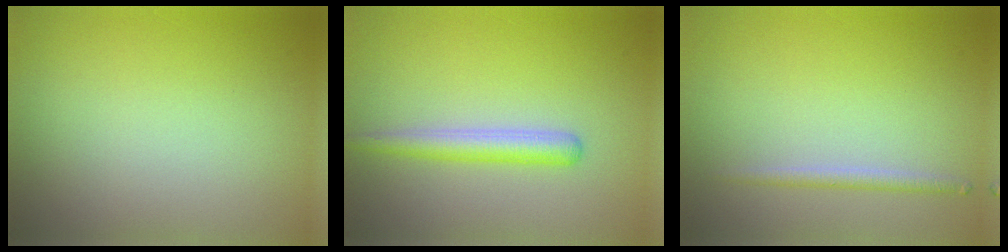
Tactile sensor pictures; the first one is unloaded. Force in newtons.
{"total": 2.5, "press": 2.5, "slide": 0.1}
{"total": 1.2, "press": 1.2, "slide": 0.0}